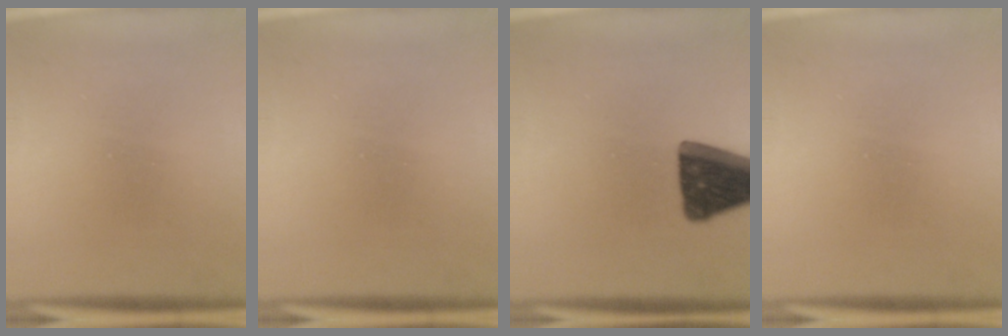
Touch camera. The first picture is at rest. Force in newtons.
{"total": 0.0}
{"total": 16.9}
{"total": 0.0}